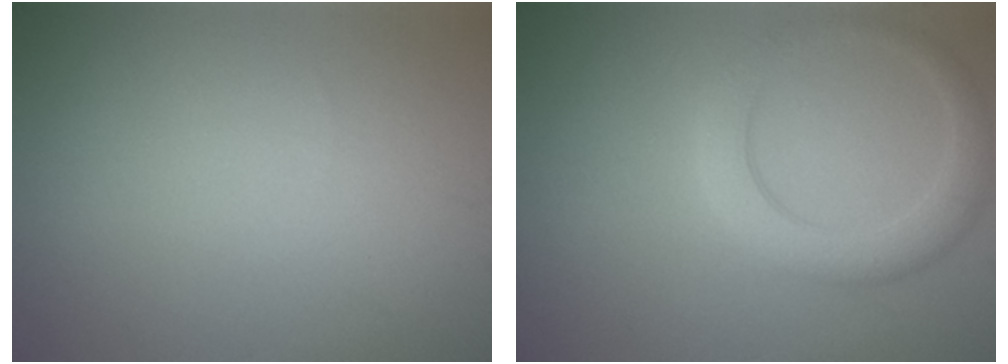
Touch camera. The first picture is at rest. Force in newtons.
{"total": 3.6, "press": 3.6, "slide": 0.2}